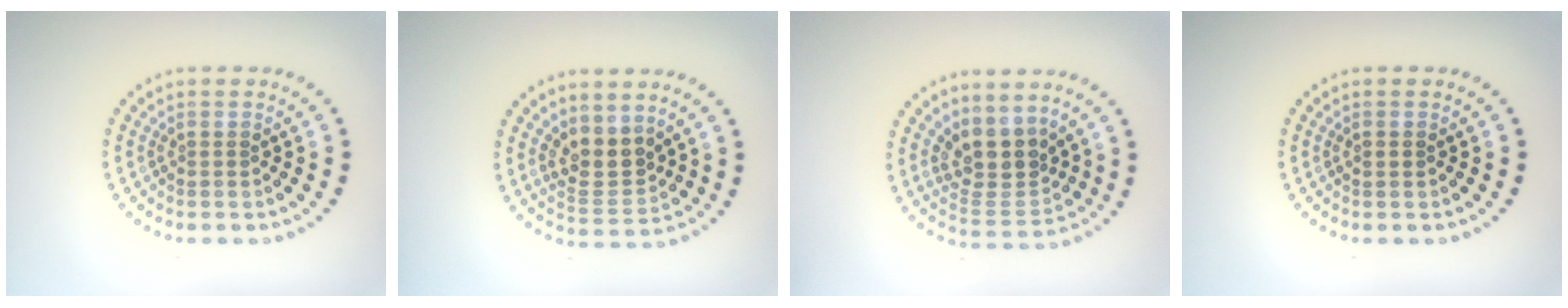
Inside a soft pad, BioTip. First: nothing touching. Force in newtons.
{"total": 3.2, "press": 2.9, "slide": 1.5}
{"total": 4.1, "press": 3.4, "slide": 2.3}
{"total": 0.7, "press": 0.7, "slide": 0.1}